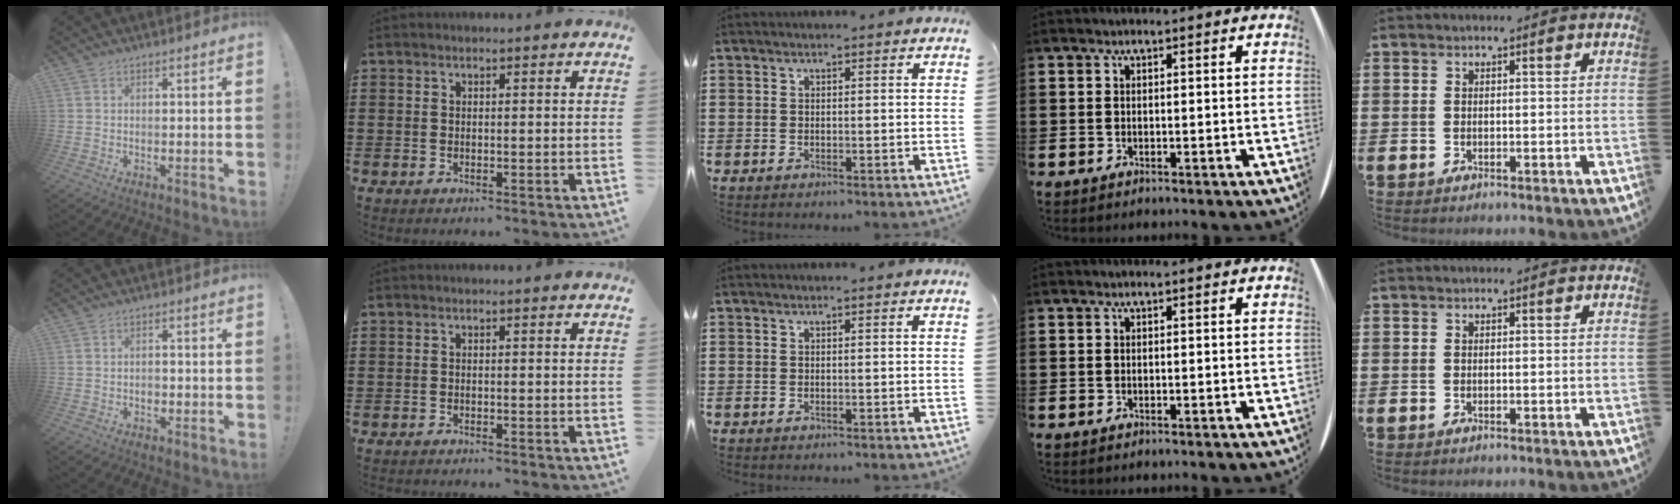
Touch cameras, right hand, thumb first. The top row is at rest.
{"thumb": {"total": 1.6, "force": [-0.7, 1.1, 0.9], "torque": [-0.008, 0.002, -0.013]}, "index": {"total": 0.6, "force": [-0.6, 0.0, 0.1], "torque": [-0.002, -0.001, -0.013]}}